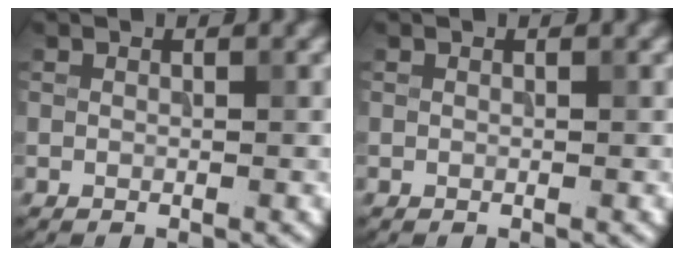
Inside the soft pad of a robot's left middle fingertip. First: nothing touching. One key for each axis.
{"total": 0.0}